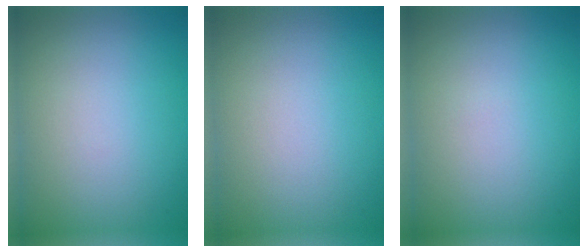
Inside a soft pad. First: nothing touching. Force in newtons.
{"total": 0.0}
{"total": 0.0}